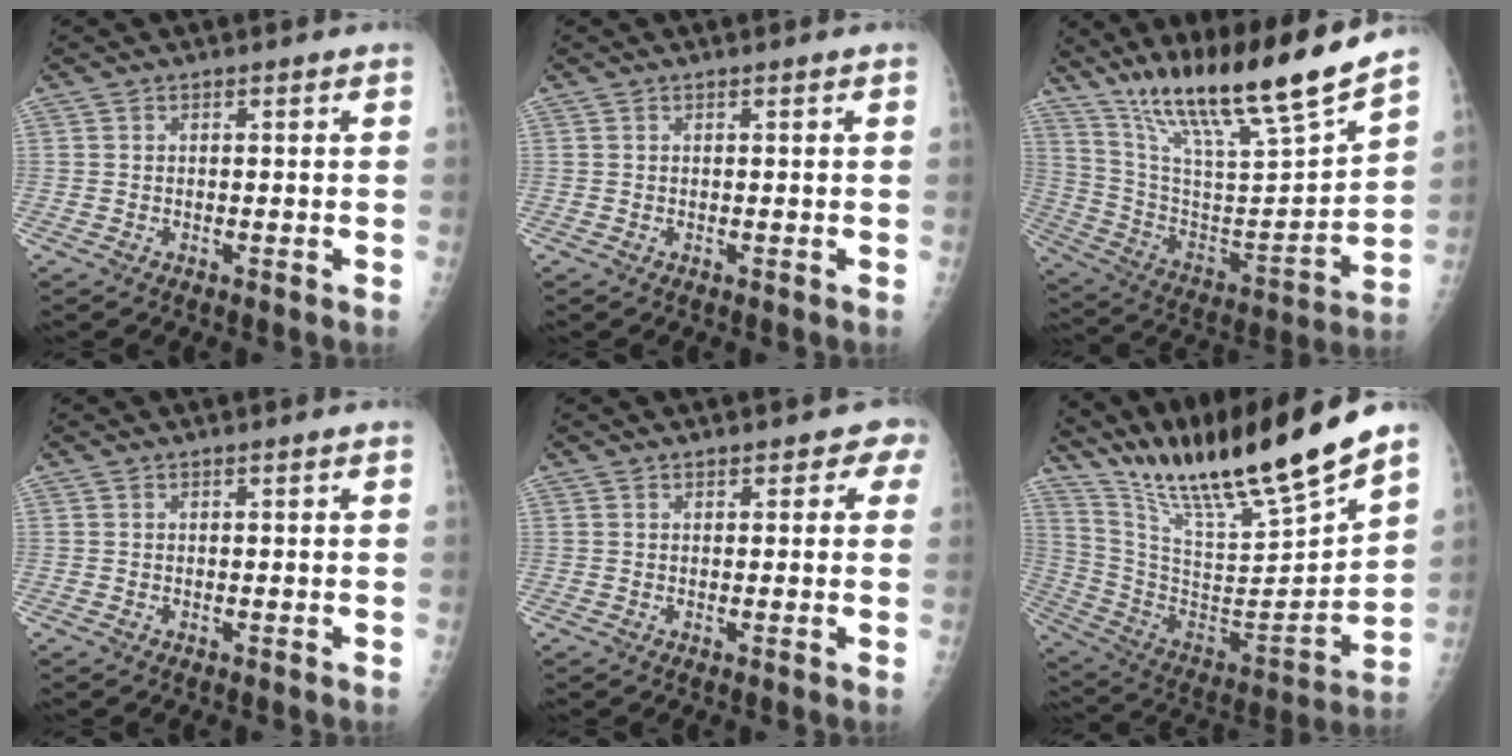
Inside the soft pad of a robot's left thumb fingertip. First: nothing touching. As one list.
[{"total": 0.0}, {"total": 23.5, "force": [18.3, 1.8, 14.7], "torque": [-0.226, -0.079, 0.326]}, {"total": 0.0}, {"total": 2.6, "force": [1.6, 1.6, 1.3], "torque": [0.016, -0.001, 0.012]}, {"total": 25.2, "force": [21.1, 1.8, 13.6], "torque": [-0.215, -0.115, 0.370]}]